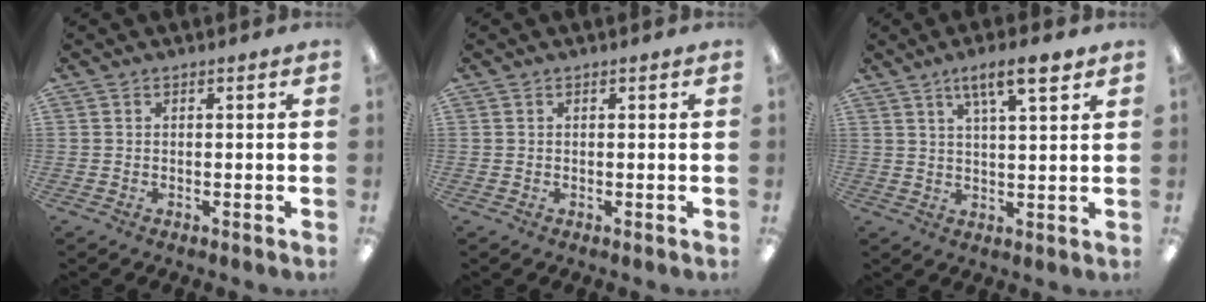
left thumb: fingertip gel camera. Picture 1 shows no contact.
{"total": 0.0}
{"total": 7.9, "force": [5.3, 1.5, 5.7], "torque": [-0.091, -0.021, 0.084]}